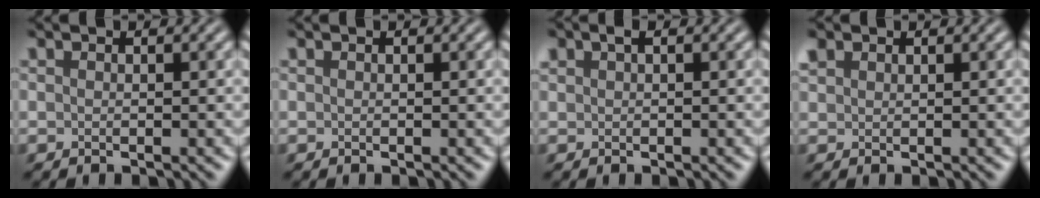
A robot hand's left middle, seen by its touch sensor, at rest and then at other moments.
{"total": 0.0}
{"total": 1.1, "force": [0.7, 0.5, 0.6], "torque": [-0.013, 0.007, 0.014]}
{"total": 1.3, "force": [1.0, 0.8, 0.3], "torque": [-0.008, 0.005, 0.021]}